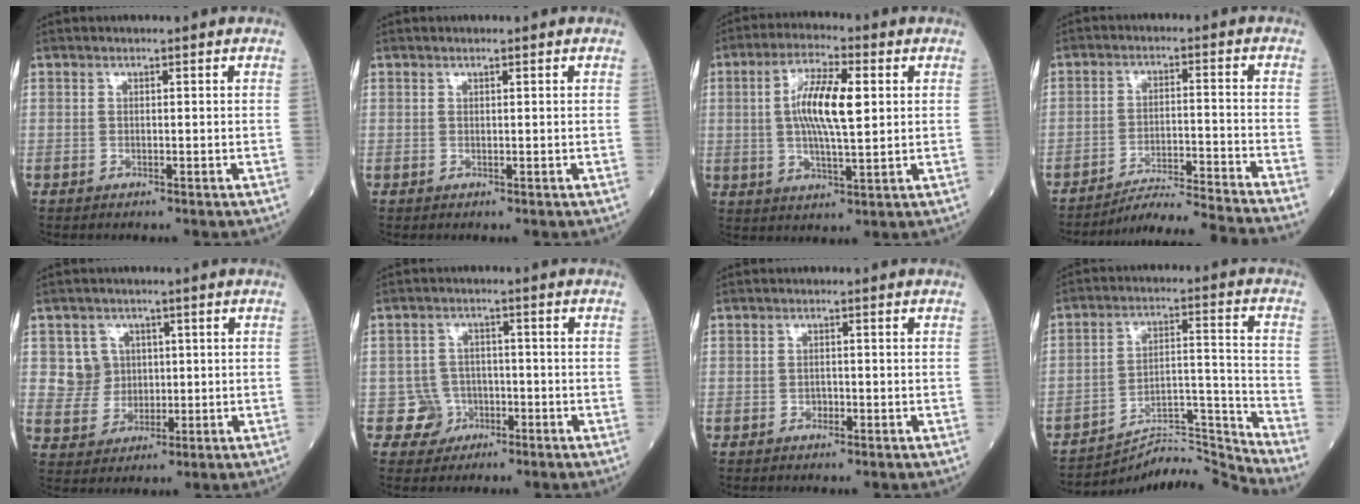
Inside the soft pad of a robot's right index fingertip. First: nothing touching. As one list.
[{"total": 0.0}, {"total": 10.1, "force": [1.6, 2.2, 9.7], "torque": [-0.185, 0.007, 0.029]}, {"total": 13.6, "force": [-12.7, -3.1, 3.5], "torque": [-0.035, -0.019, -0.199]}, {"total": 5.3, "force": [1.3, 5.1, 0.5], "torque": [-0.006, 0.014, 0.028]}, {"total": 3.9, "force": [-1.6, 3.5, -0.5], "torque": [0.016, 0.017, -0.026]}, {"total": 0.8, "force": [-0.5, 0.6, 0.3], "torque": [-0.002, 0.003, -0.011]}, {"total": 11.8, "force": [-11.3, -3.1, -0.8], "torque": [0.016, 0.052, -0.190]}]